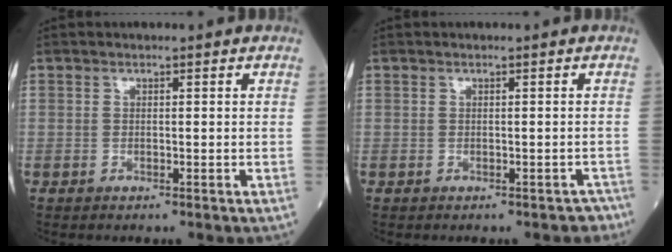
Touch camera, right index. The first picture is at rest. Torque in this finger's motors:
{"motor_torque": [0.00, 0.00, 0.00, 0.01]}